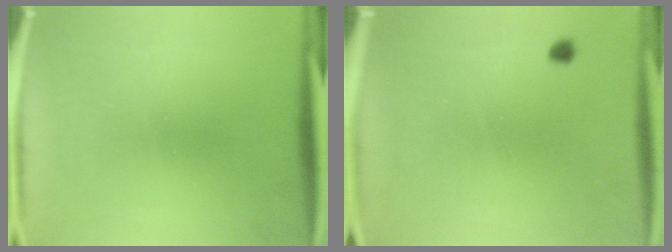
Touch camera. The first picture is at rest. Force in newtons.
{"total": 0.9}